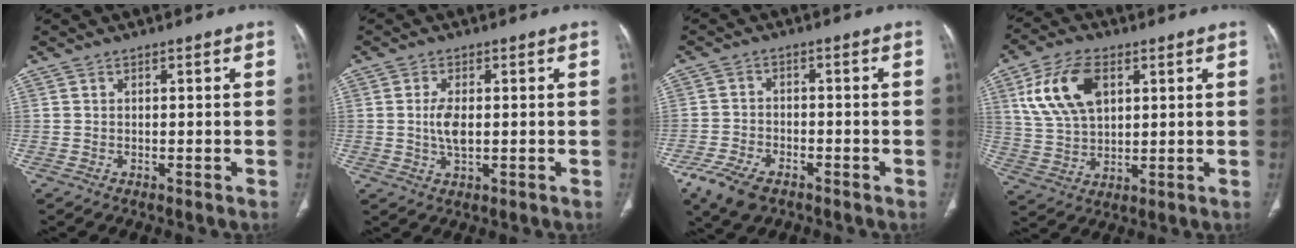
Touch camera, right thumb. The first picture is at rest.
{"total": 4.4, "force": [0.1, 2.1, 3.9], "torque": [-0.080, -0.004, 0.005]}
{"total": 8.1, "force": [-5.0, 4.3, 4.7], "torque": [-0.096, 0.008, -0.090]}
{"total": 13.3, "force": [4.7, 7.8, 9.7], "torque": [-0.178, -0.004, 0.096]}